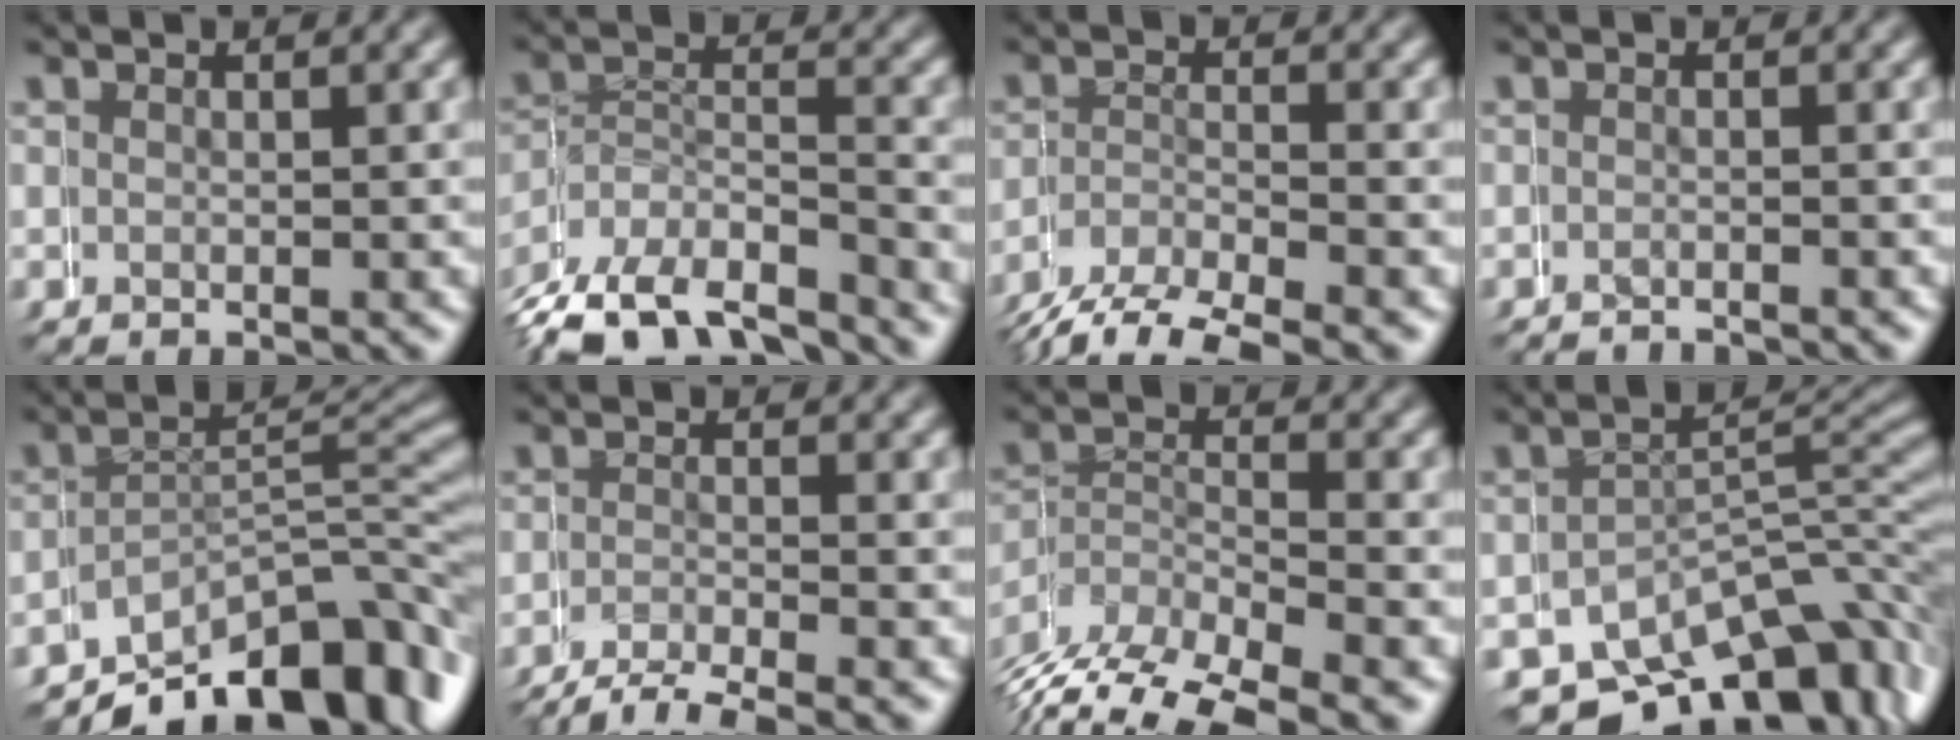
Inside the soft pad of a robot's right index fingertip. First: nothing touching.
{"total": 11.3, "force": [-9.2, 6.0, 2.3], "torque": [-0.045, -0.036, -0.140]}
{"total": 3.9, "force": [-2.7, 2.2, 1.8], "torque": [-0.036, -0.008, -0.042]}
{"total": 2.2, "force": [-2.0, -0.3, -0.9], "torque": [0.016, -0.004, -0.028]}
{"total": 8.4, "force": [-6.5, 3.5, 4.0], "torque": [-0.032, -0.006, -0.095]}
{"total": 3.0, "force": [-2.6, 1.4, 0.6], "torque": [-0.010, -0.006, -0.038]}
{"total": 6.6, "force": [-4.3, 4.0, 2.9], "torque": [-0.072, -0.023, -0.061]}
{"total": 11.0, "force": [-7.3, 6.2, 5.2], "torque": [-0.053, -0.016, -0.104]}